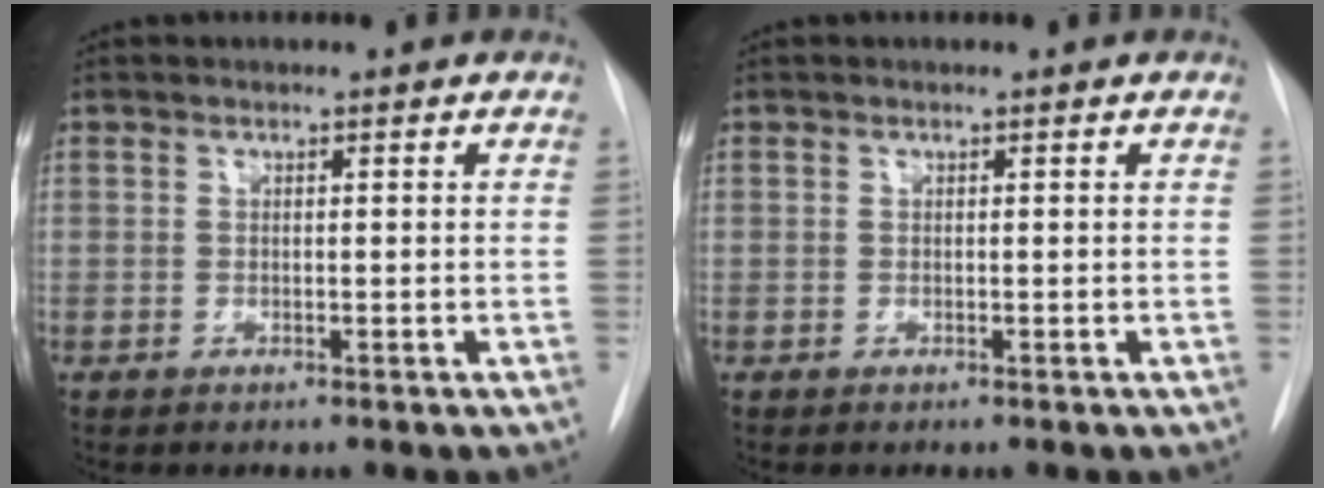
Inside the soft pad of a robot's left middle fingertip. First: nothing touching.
{"total": 0.0}